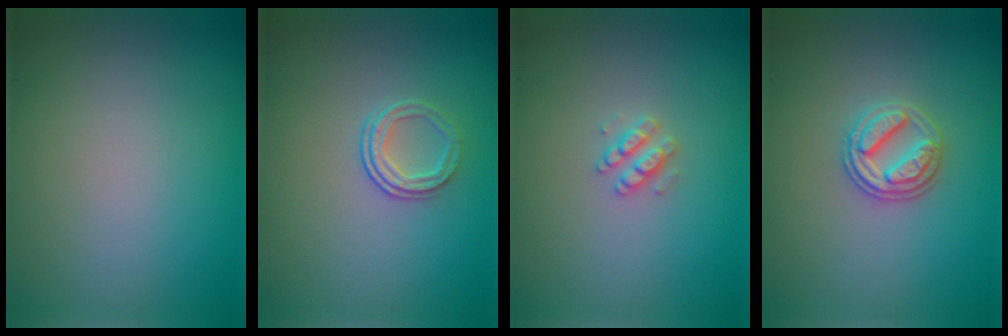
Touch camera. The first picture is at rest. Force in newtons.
{"total": 2.1, "press": 1.4, "slide": 1.5}
{"total": 1.6, "press": 1.6, "slide": 0.3}
{"total": 2.9, "press": 2.8, "slide": 0.9}